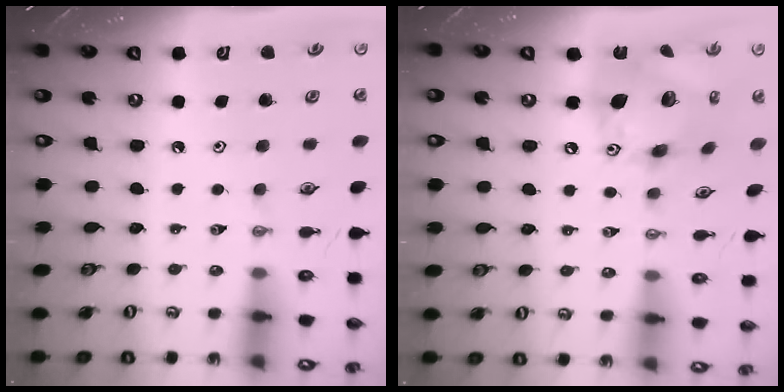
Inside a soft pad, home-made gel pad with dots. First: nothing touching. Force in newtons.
{"total": 18.8, "press": 18.7, "slide": 2.2}